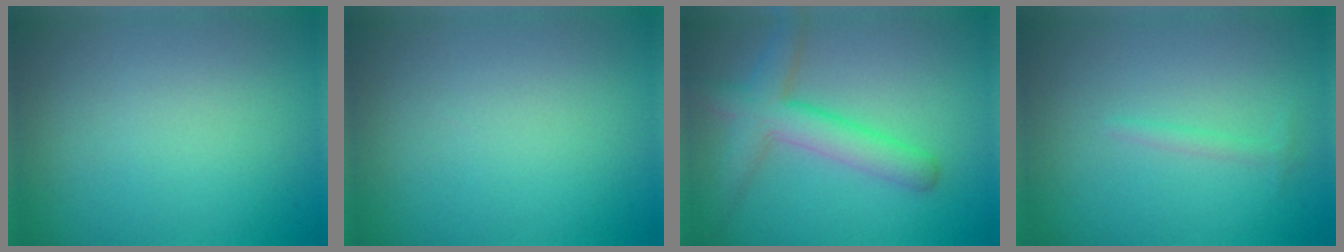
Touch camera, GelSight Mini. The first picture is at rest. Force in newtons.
{"total": 0.0}
{"total": 4.6, "press": 4.6, "slide": 0.3}
{"total": 0.8, "press": 0.8, "slide": 0.0}